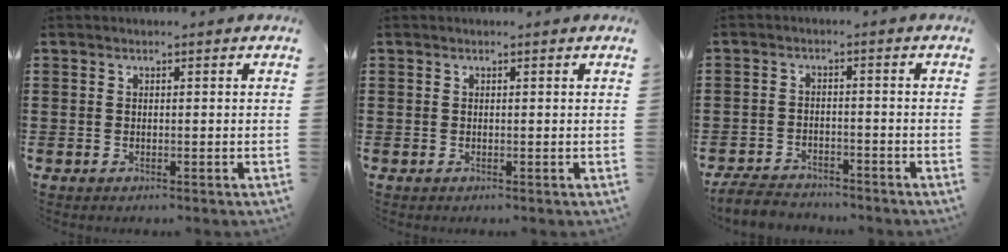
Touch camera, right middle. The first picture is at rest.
{"total": 0.0}
{"total": 3.7, "force": [-3.6, 1.0, 0.3], "torque": [-0.015, 0.003, -0.079]}